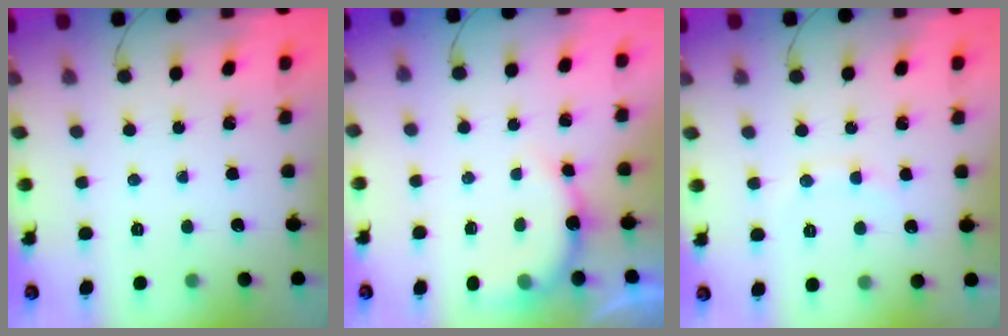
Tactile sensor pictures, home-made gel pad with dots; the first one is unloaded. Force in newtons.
{"total": 6.9, "press": 6.9, "slide": 0.2}
{"total": 4.2, "press": 4.1, "slide": 1.0}